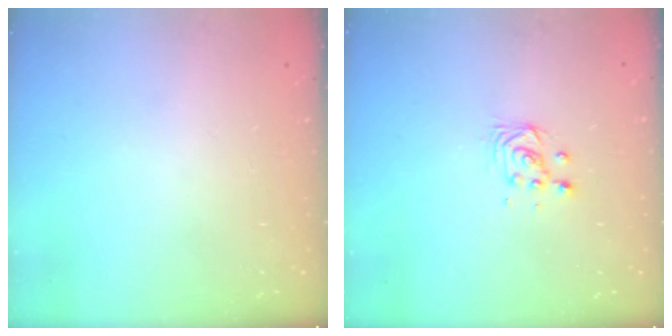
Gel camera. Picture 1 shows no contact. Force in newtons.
{"total": 3.7, "press": 3.7, "slide": 0.3}